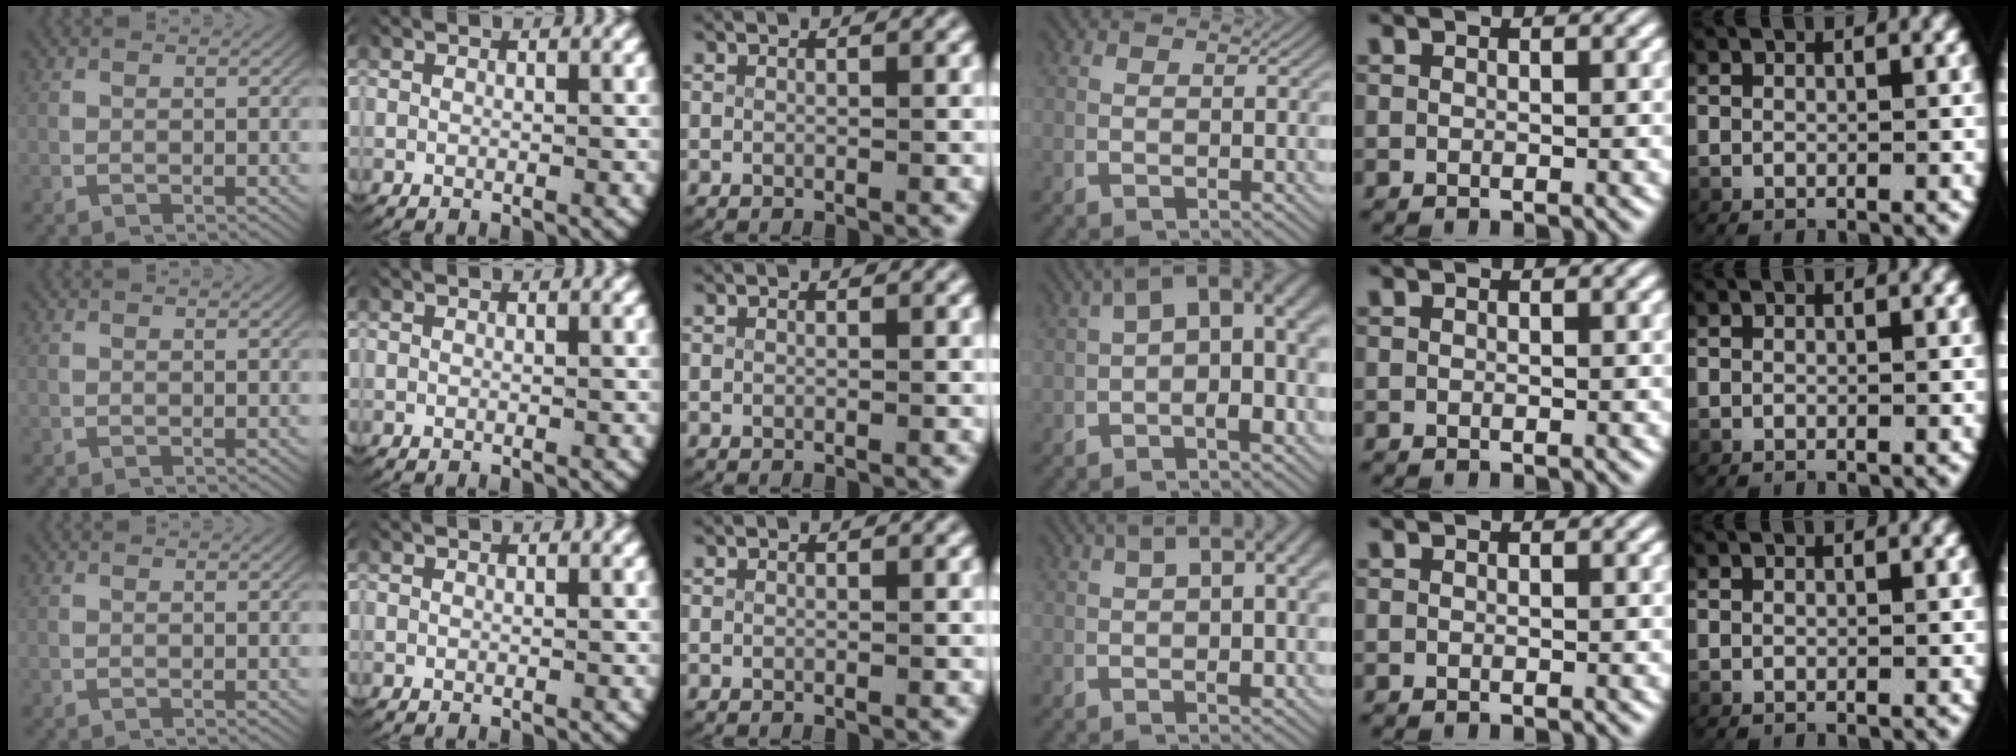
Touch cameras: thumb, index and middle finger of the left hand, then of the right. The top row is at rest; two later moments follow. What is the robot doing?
{"motion": "lift_and_place", "object": "map"}